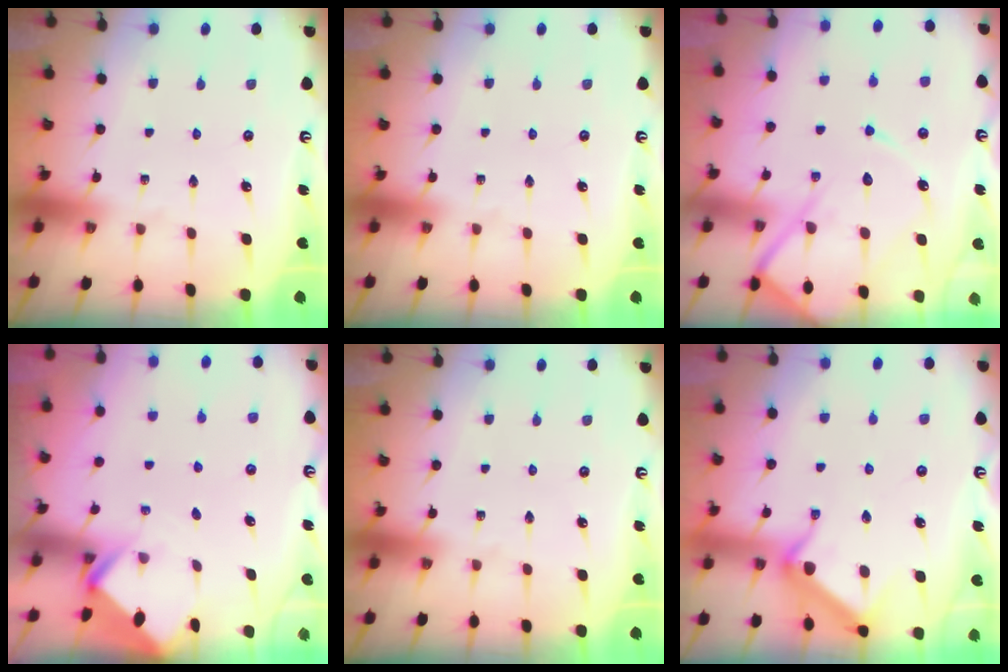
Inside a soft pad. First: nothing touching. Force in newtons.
{"total": 0.0}
{"total": 12.1, "press": 12.0, "slide": 1.4}
{"total": 2.7, "press": 2.7, "slide": 0.2}
{"total": 0.0}
{"total": 11.0, "press": 11.0, "slide": 0.2}